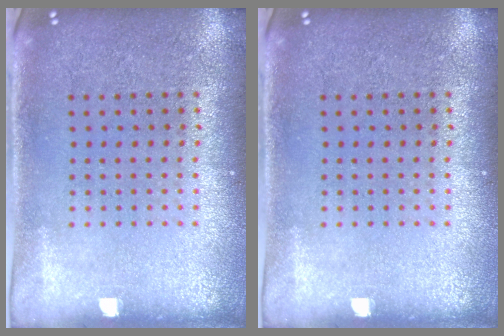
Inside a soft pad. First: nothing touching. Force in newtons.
{"total": 0.0}